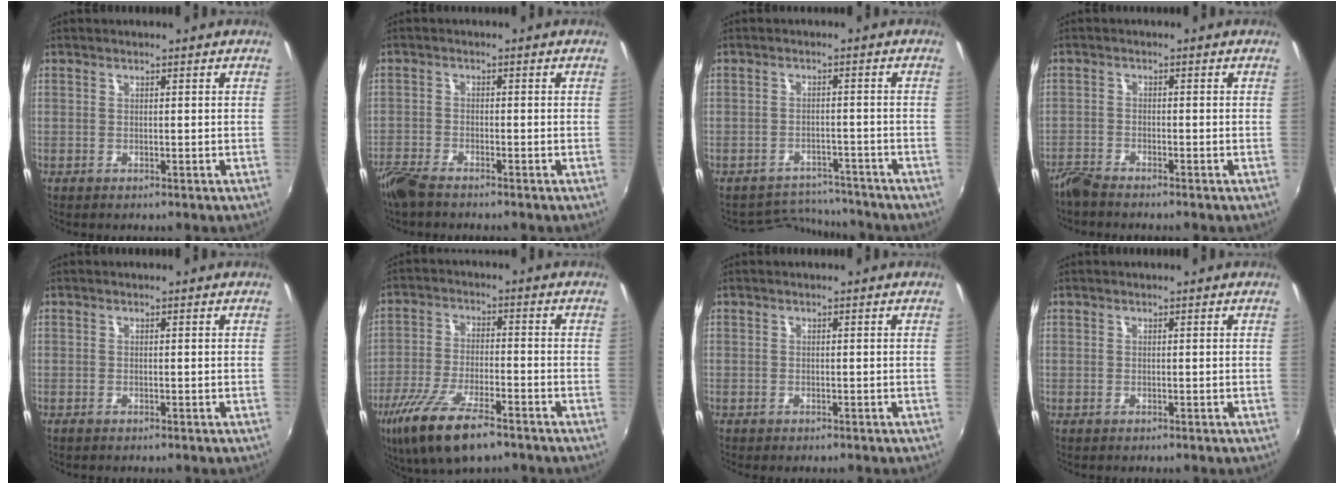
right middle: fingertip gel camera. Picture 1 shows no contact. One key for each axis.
{"total": 5.5, "fx": -4.6, "fy": 1.3, "fz": 2.6, "tx": -0.074, "ty": -0.019, "tz": -0.093}
{"total": 7.6, "fx": -7.3, "fy": 1.9, "fz": 0.0, "tx": -0.014, "ty": 0.013, "tz": -0.105}
{"total": 3.5, "fx": -3.3, "fy": 0.4, "fz": 1.0, "tx": -0.032, "ty": -0.012, "tz": -0.070}
{"total": 0.0}
{"total": 14.0, "fx": -9.2, "fy": 4.2, "fz": 9.7, "tx": -0.211, "ty": -0.036, "tz": -0.171}
{"total": 0.5, "fx": -0.5, "fy": 0.1, "fz": 0.3, "tx": -0.007, "ty": -0.002, "tz": -0.006}
{"total": 0.0}